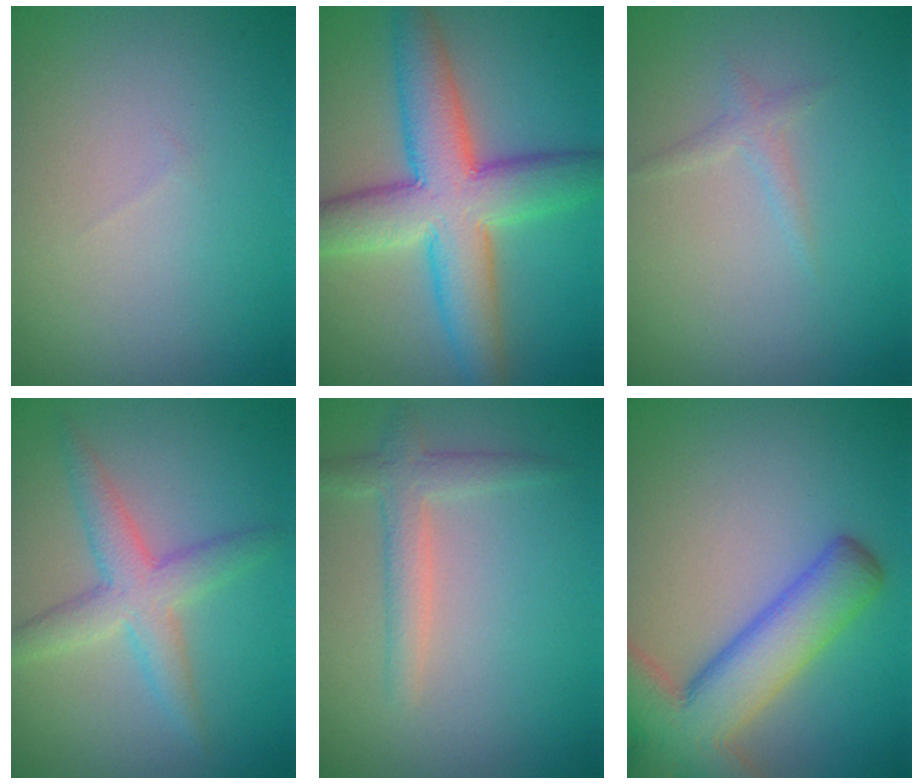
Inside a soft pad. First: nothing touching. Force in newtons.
{"total": 9.1, "press": 9.1, "slide": 0.7}
{"total": 1.0, "press": 1.0, "slide": 0.1}
{"total": 3.9, "press": 3.9, "slide": 0.1}
{"total": 2.4, "press": 2.4, "slide": 0.1}
{"total": 9.1, "press": 9.1, "slide": 0.6}